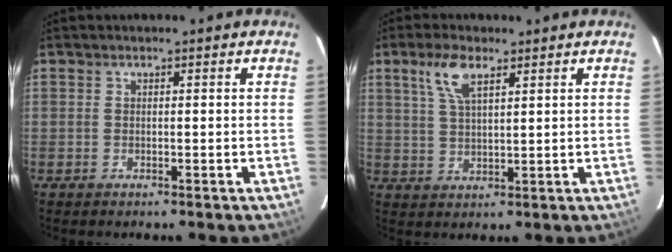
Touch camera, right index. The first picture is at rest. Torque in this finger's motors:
{"motor_torque": [0.14, 0.14, 0.14, 0.06]}